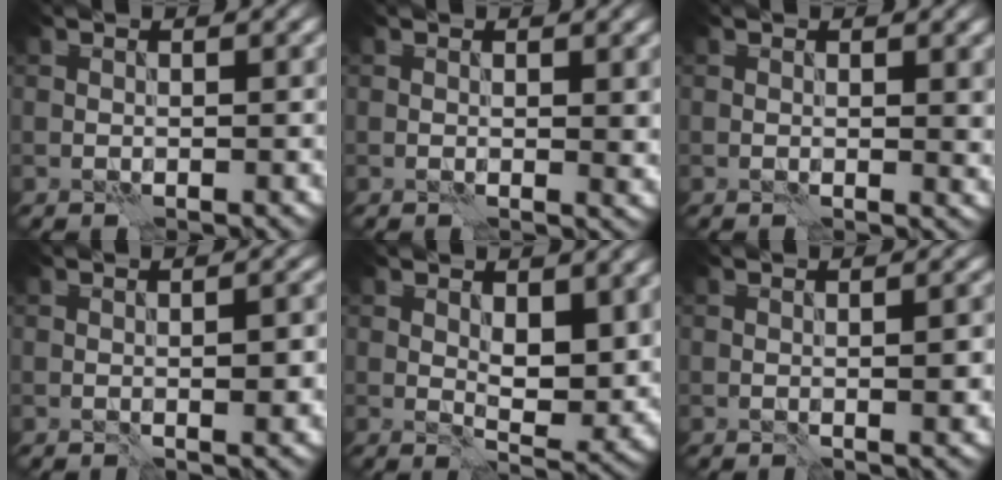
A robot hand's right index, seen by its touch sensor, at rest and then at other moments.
{"total": 1.1, "force": [0.4, 0.5, 0.9], "torque": [-0.006, -0.003, 0.006]}
{"total": 1.2, "force": [0.5, 0.5, 1.0], "torque": [-0.007, -0.003, 0.007]}
{"total": 2.1, "force": [-0.3, 0.6, 2.0], "torque": [-0.028, 0.002, -0.004]}
{"total": 4.6, "force": [1.4, 2.2, 3.7], "torque": [-0.058, -0.011, 0.029]}
{"total": 1.8, "force": [-0.2, 0.5, 1.7], "torque": [-0.023, 0.001, -0.004]}